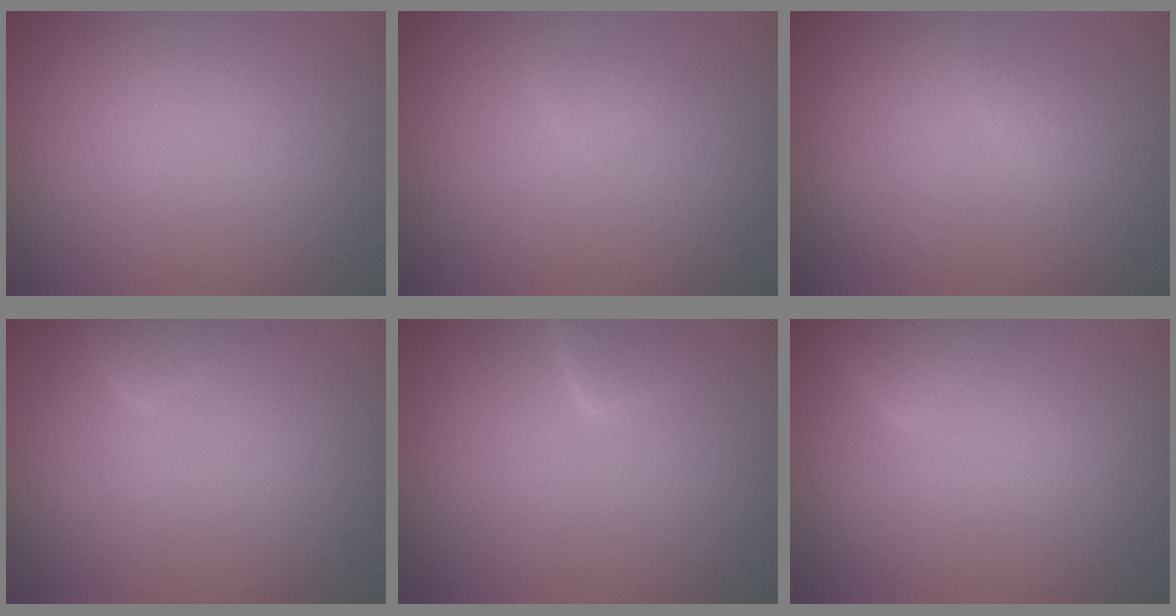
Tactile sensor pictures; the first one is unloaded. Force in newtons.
{"total": 0.7, "press": 0.7, "slide": 0.1}
{"total": 0.8, "press": 0.8, "slide": 0.1}
{"total": 2.1, "press": 2.1, "slide": 0.1}
{"total": 3.3, "press": 3.3, "slide": 0.3}
{"total": 2.8, "press": 2.8, "slide": 0.4}